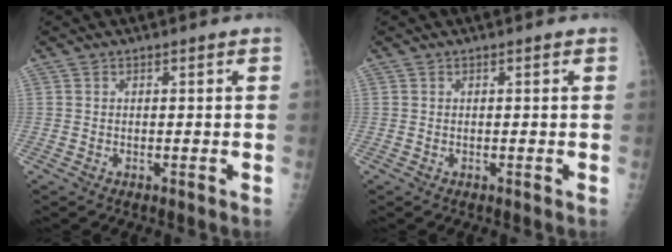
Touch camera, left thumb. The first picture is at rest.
{"total": 0.0}